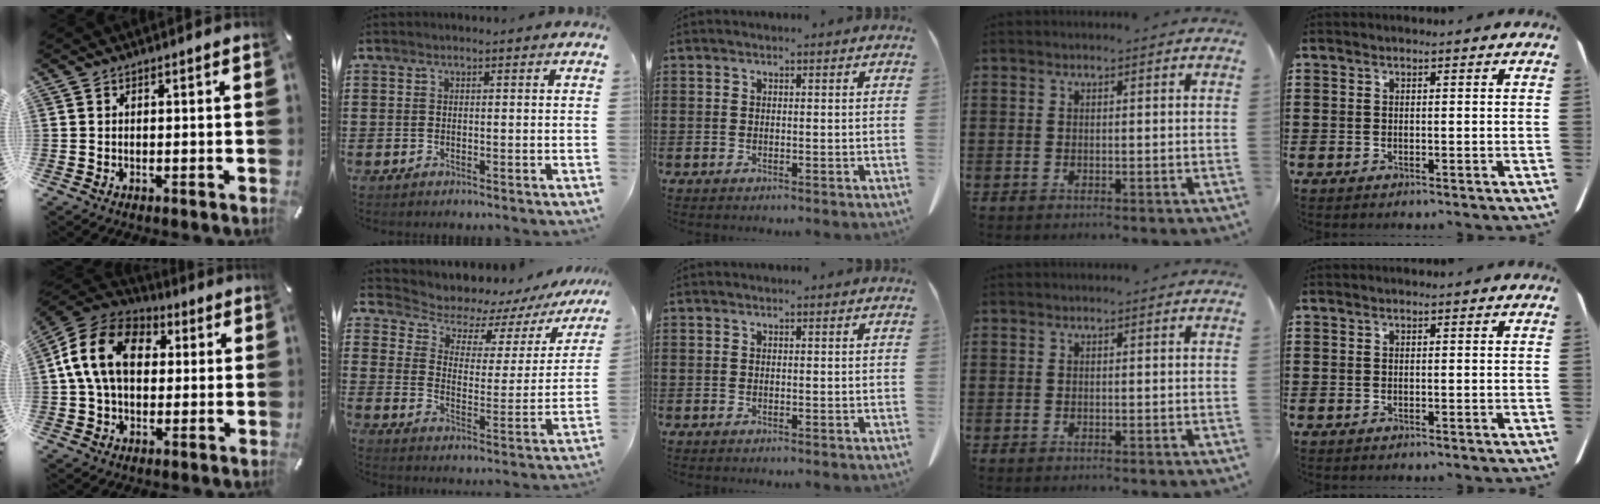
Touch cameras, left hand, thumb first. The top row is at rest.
{"thumb": {"total": 15.7, "force": [2.7, 11.5, 10.4], "torque": [-0.229, 0.021, 0.045]}, "index": {"total": 4.9, "force": [4.2, 2.1, 1.4], "torque": [-0.049, -0.041, 0.064]}}